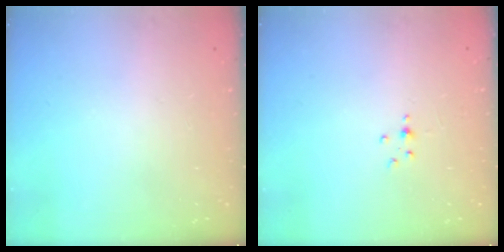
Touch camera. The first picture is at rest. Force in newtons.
{"total": 2.0, "press": 2.0, "slide": 0.3}